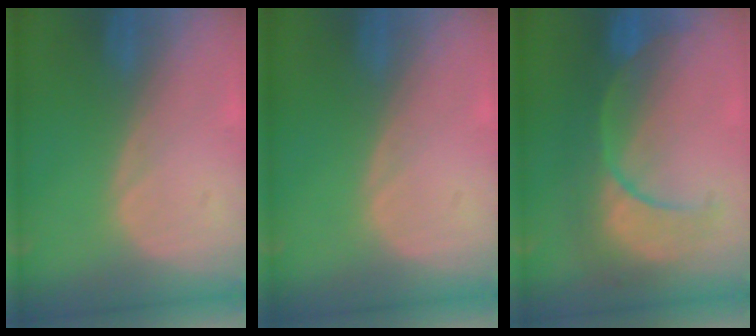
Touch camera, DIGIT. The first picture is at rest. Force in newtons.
{"total": 0.0}
{"total": 9.1, "press": 9.1, "slide": 0.7}